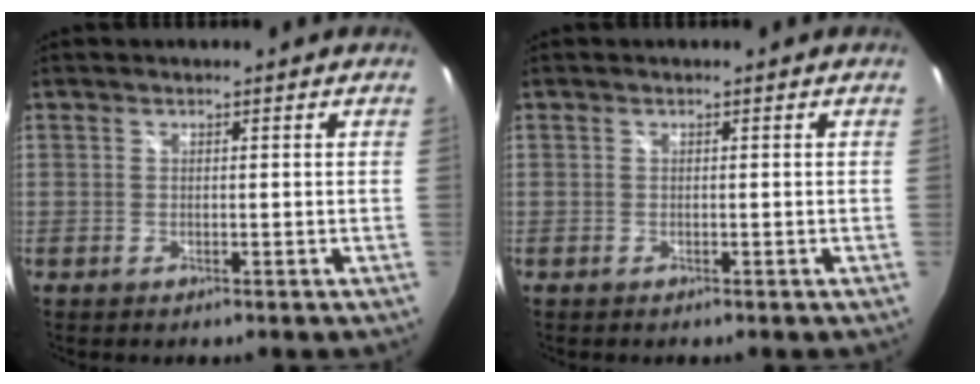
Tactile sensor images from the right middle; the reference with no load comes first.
{"total": 0.0}